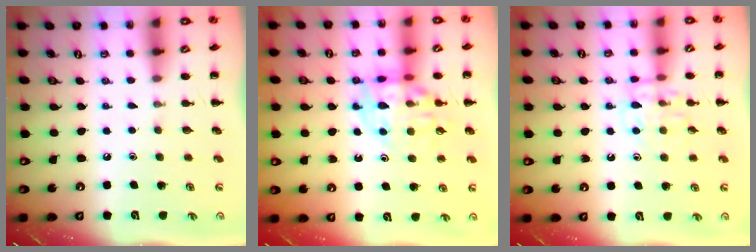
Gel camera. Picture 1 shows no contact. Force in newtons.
{"total": 14.0, "press": 13.8, "slide": 2.4}
{"total": 9.7, "press": 9.7, "slide": 0.6}